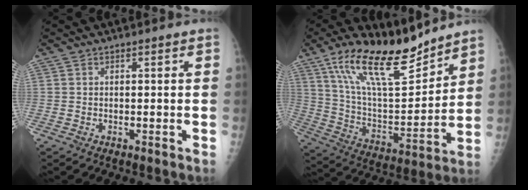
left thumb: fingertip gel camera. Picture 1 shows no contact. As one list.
[{"total": 19.1, "force": [14.4, 5.7, 11.2], "torque": [-0.160, -0.081, 0.263]}]